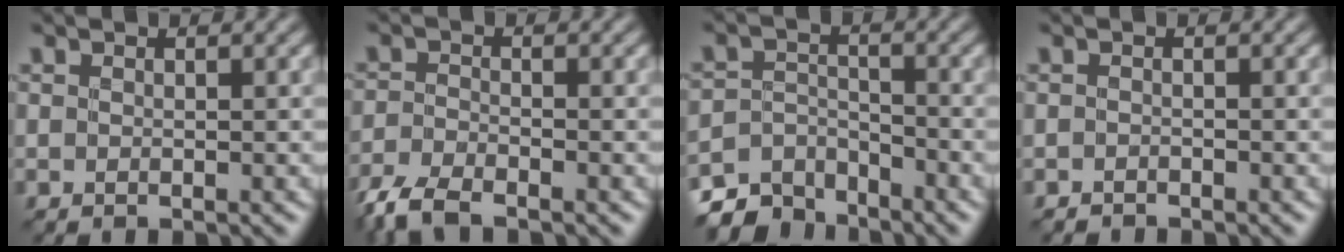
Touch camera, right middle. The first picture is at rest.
{"total": 4.0, "force": [-3.3, 1.1, 2.0], "torque": [-0.042, -0.011, -0.076]}
{"total": 5.3, "force": [-4.7, 2.1, 1.1], "torque": [-0.012, -0.008, -0.089]}
{"total": 0.7, "force": [-0.6, 0.1, 0.0], "torque": [0.002, -0.003, -0.012]}